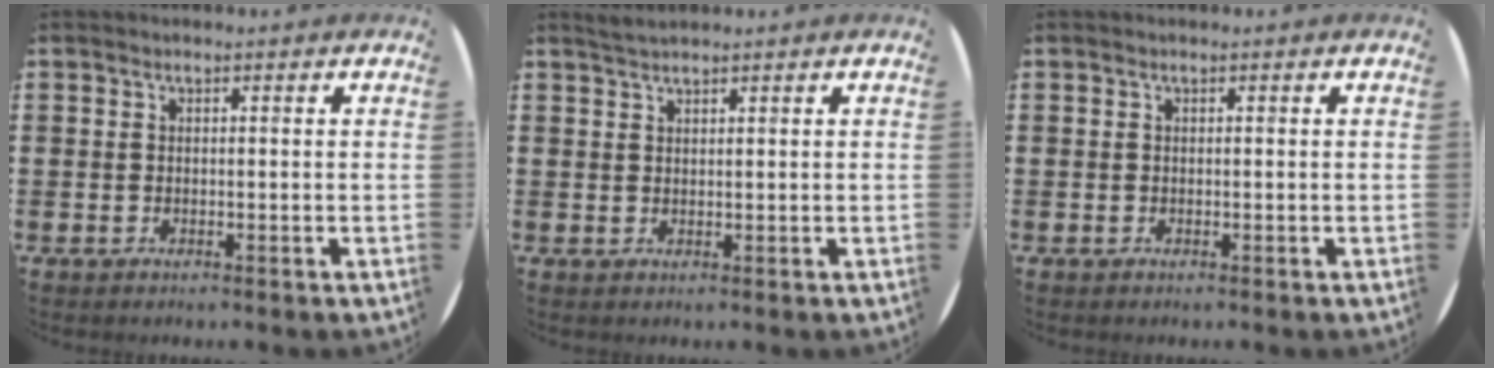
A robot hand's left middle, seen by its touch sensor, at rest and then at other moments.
{"total": 1.4, "force": [1.3, 0.0, 0.3], "torque": [-0.006, 0.002, 0.025]}
{"total": 0.0}